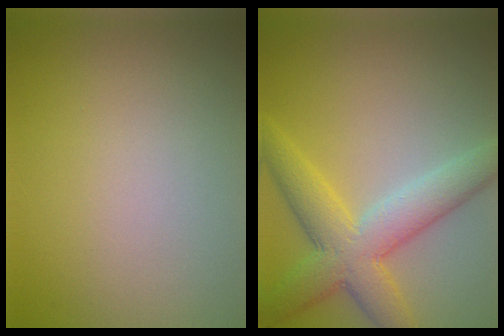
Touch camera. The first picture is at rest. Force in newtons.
{"total": 6.9, "press": 6.9, "slide": 0.3}